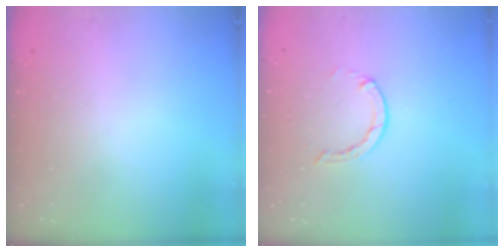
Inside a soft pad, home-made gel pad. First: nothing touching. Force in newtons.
{"total": 1.3, "press": 1.3, "slide": 0.3}